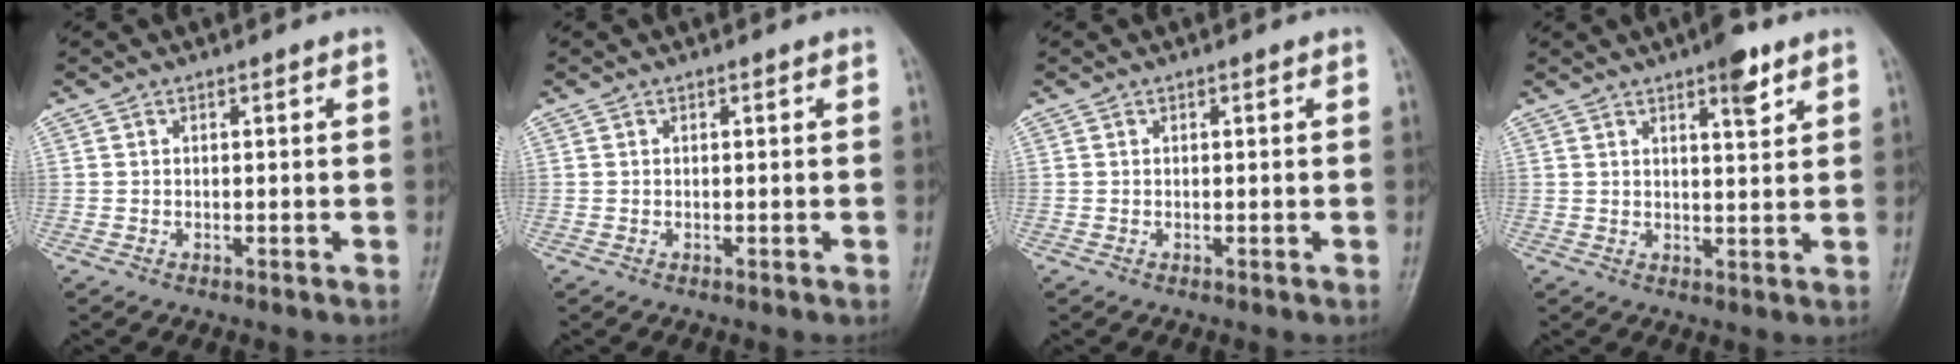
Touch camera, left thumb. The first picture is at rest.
{"total": 0.0}
{"total": 0.0}
{"total": 5.4, "force": [3.4, 1.5, 4.0], "torque": [-0.048, -0.018, 0.046]}